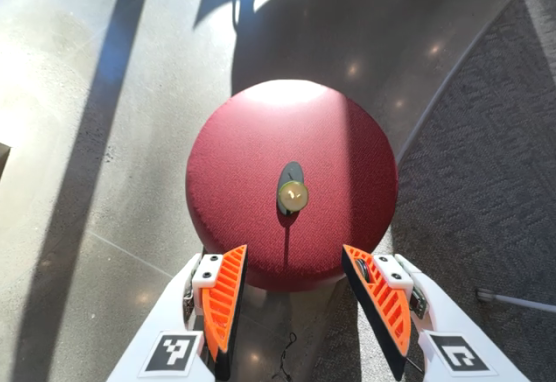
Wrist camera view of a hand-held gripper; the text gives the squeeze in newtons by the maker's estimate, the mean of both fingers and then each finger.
{"total": 0.0}